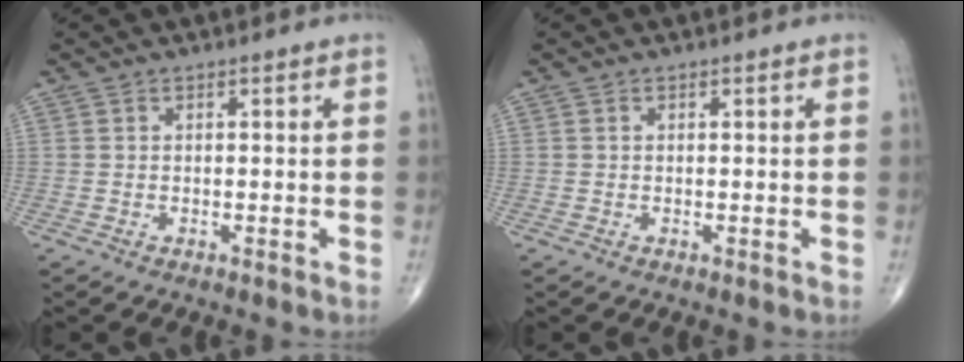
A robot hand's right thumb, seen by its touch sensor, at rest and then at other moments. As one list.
[{"total": 0.0}]